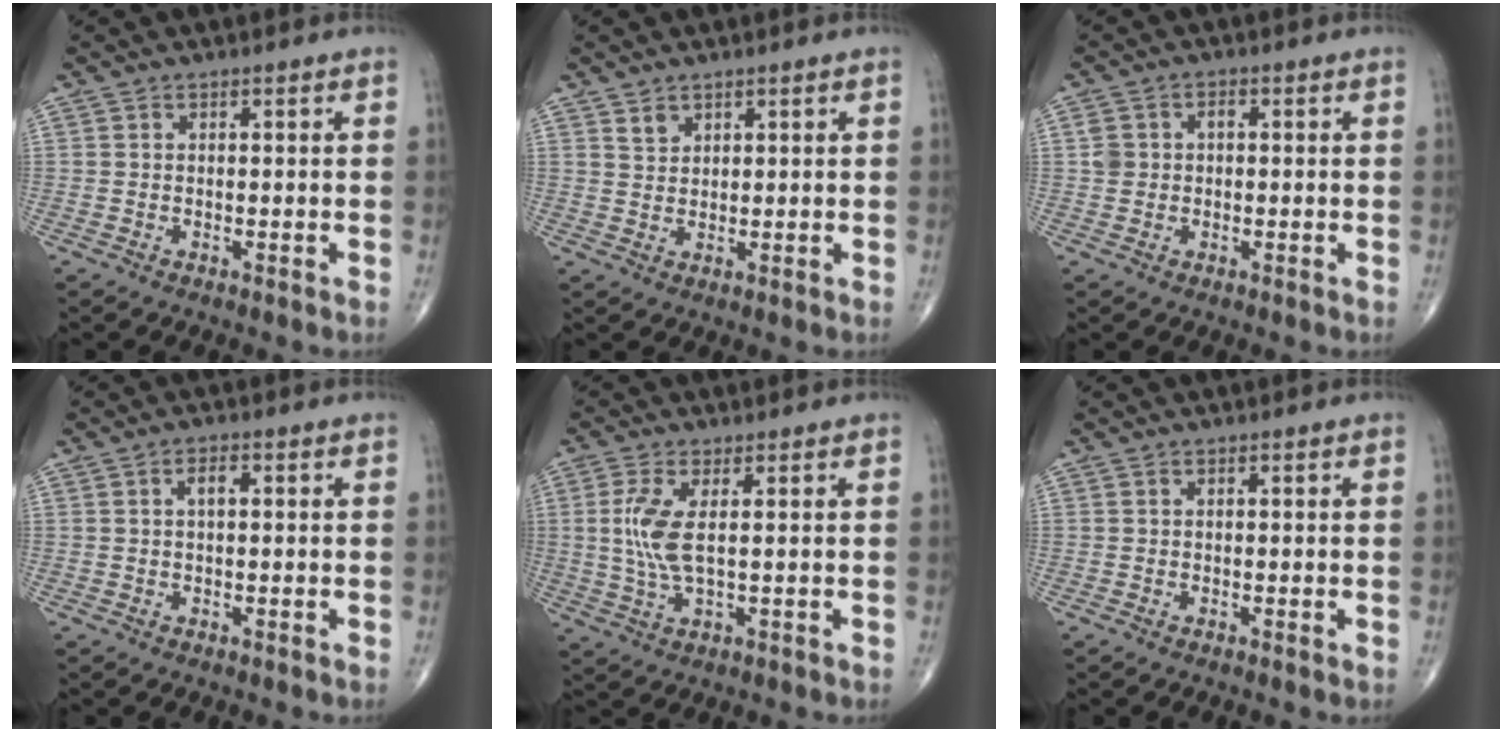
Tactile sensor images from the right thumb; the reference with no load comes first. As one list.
[{"total": 2.1, "force": [1.5, 1.3, 0.6], "torque": [0.000, -0.011, 0.029]}, {"total": 3.5, "force": [0.3, 2.9, 1.9], "torque": [-0.027, 0.012, 0.005]}, {"total": 2.3, "force": [0.5, 1.1, 2.0], "torque": [-0.035, 0.006, 0.008]}, {"total": 6.7, "force": [1.0, 2.0, 6.3], "torque": [-0.160, -0.008, 0.023]}, {"total": 0.0}]